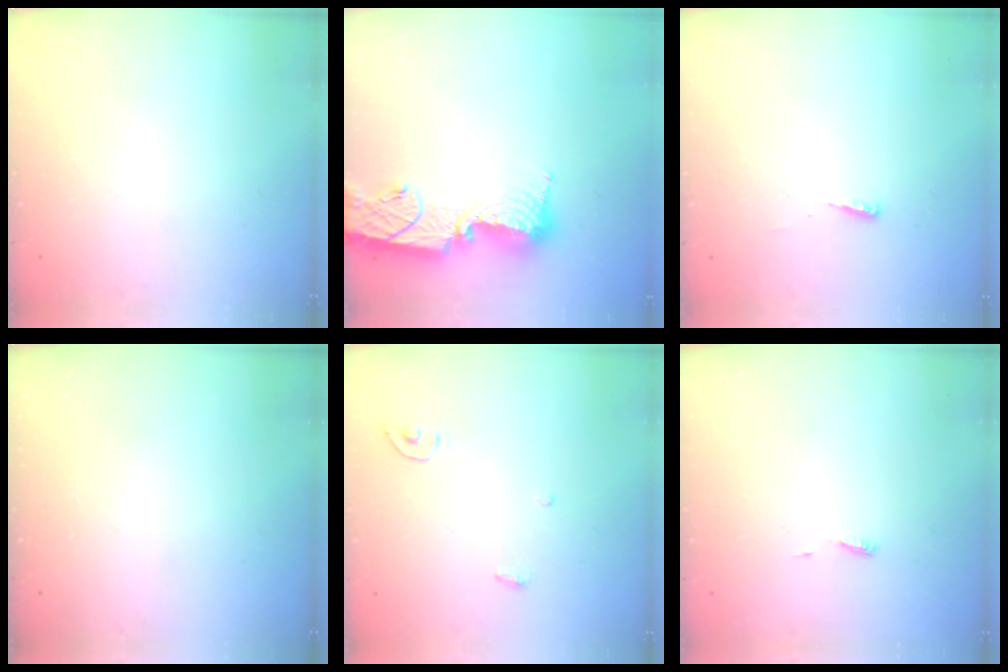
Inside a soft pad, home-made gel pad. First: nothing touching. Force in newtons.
{"total": 16.0, "press": 15.9, "slide": 1.4}
{"total": 3.1, "press": 3.0, "slide": 0.9}
{"total": 0.0}
{"total": 3.6, "press": 3.5, "slide": 0.4}
{"total": 3.9, "press": 3.9, "slide": 0.6}